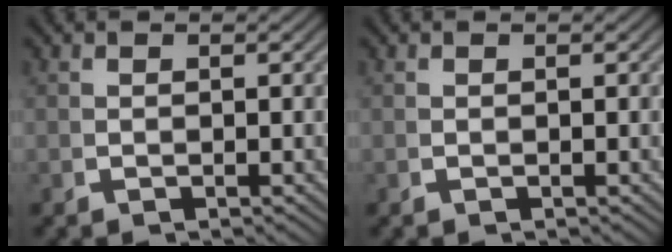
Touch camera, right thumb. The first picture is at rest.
{"total": 0.0}